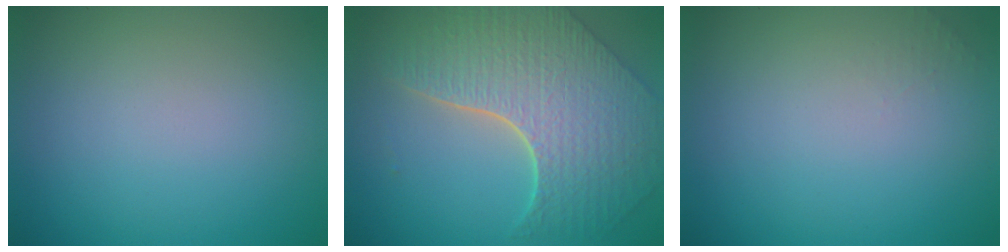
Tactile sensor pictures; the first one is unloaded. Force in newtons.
{"total": 8.4, "press": 6.0, "slide": 5.8}
{"total": 0.7, "press": 0.7, "slide": 0.1}